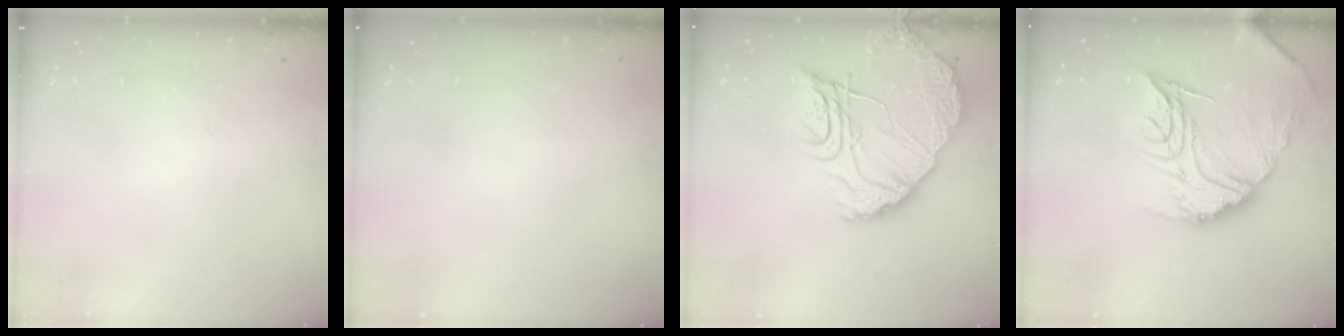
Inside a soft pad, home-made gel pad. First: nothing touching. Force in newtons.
{"total": 3.0, "press": 3.0, "slide": 0.1}
{"total": 14.9, "press": 14.8, "slide": 1.2}
{"total": 19.2, "press": 19.1, "slide": 2.0}